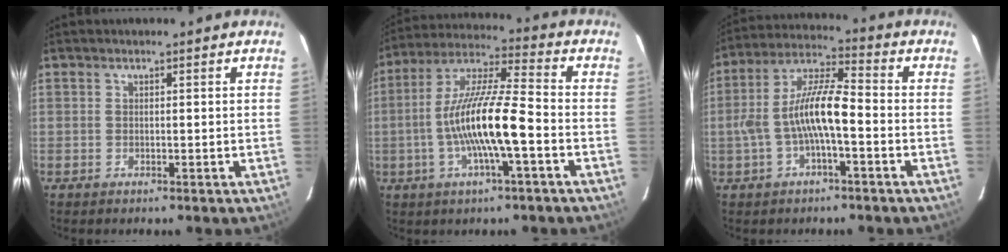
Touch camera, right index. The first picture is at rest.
{"total": 14.4, "force": [-3.7, 1.7, 13.9], "torque": [-0.267, 0.006, -0.072]}
{"total": 11.0, "force": [-2.5, 2.6, 10.4], "torque": [-0.213, 0.013, -0.045]}